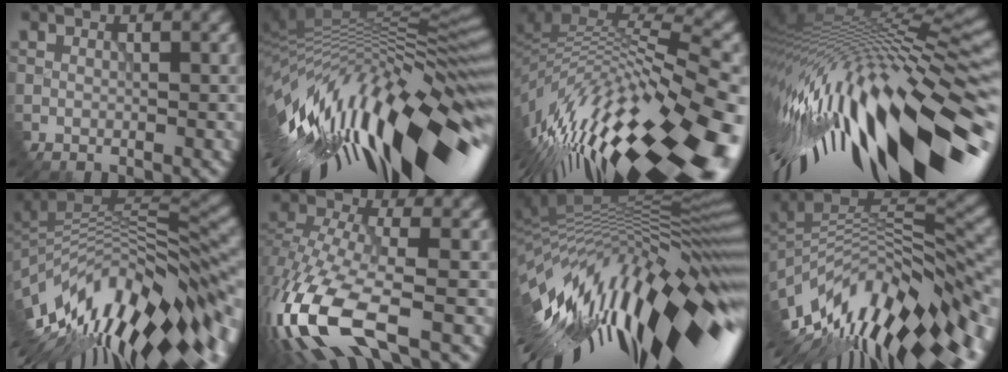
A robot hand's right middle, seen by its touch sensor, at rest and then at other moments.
{"total": 16.3, "force": [-4.8, 5.1, 14.7], "torque": [-0.234, 0.007, -0.081]}
{"total": 14.9, "force": [-5.7, 5.5, 12.6], "torque": [-0.232, 0.009, -0.088]}
{"total": 16.7, "force": [-3.4, 5.8, 15.3], "torque": [-0.272, -0.005, -0.057]}
{"total": 13.7, "force": [-4.4, 5.5, 11.8], "torque": [-0.220, 0.016, -0.066]}
{"total": 12.5, "force": [-6.5, 4.8, 9.5], "torque": [-0.245, -0.026, -0.122]}
{"total": 16.5, "force": [-4.0, 5.3, 15.1], "torque": [-0.241, 0.006, -0.071]}
{"total": 14.1, "force": [-5.9, 6.0, 11.3], "torque": [-0.224, 0.012, -0.093]}